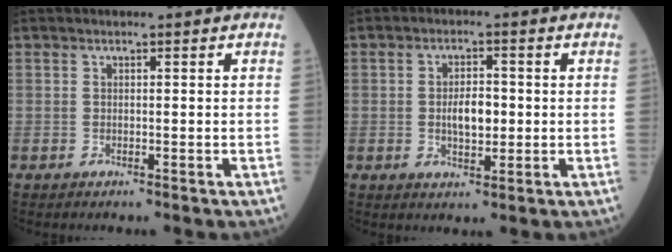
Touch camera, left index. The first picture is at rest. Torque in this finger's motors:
{"motor_torque": [0.72, -0.05, 0.15, 0.04]}